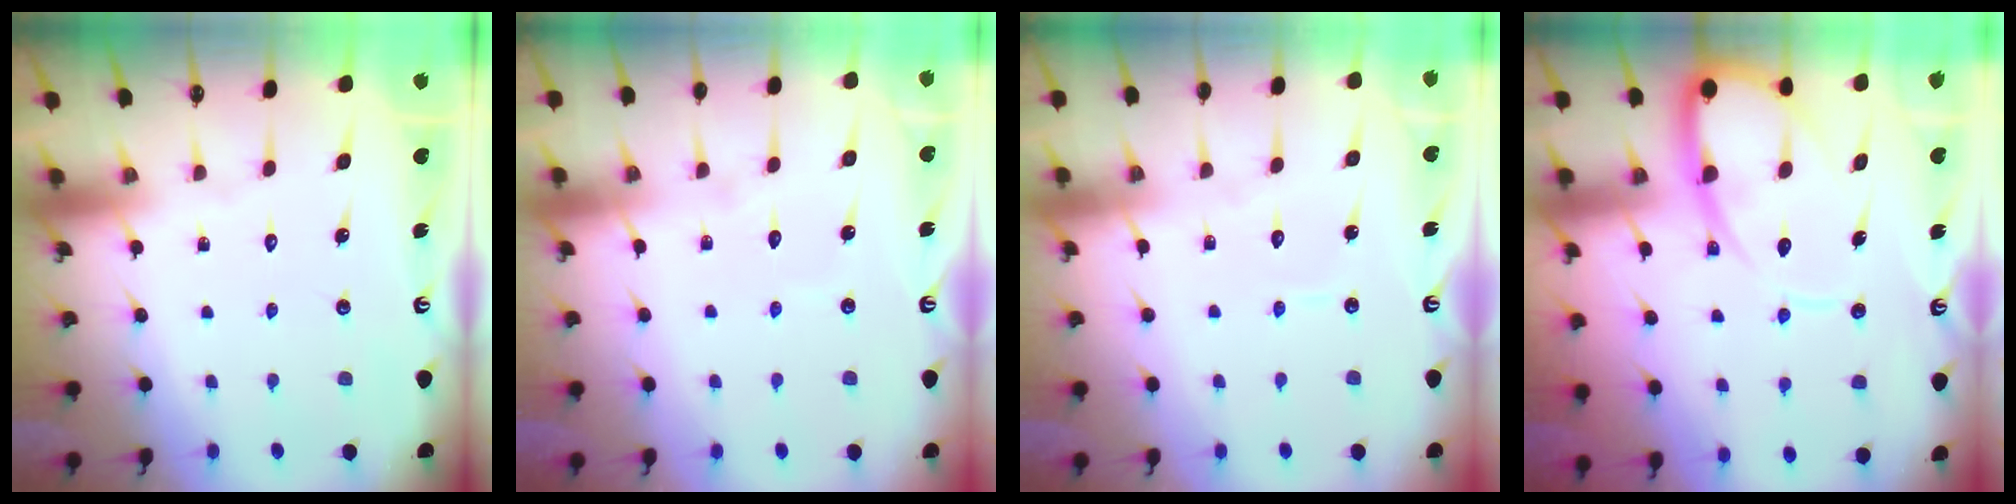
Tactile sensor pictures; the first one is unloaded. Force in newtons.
{"total": 4.7, "press": 4.7, "slide": 0.4}
{"total": 4.2, "press": 4.2, "slide": 0.4}
{"total": 11.6, "press": 11.6, "slide": 1.1}